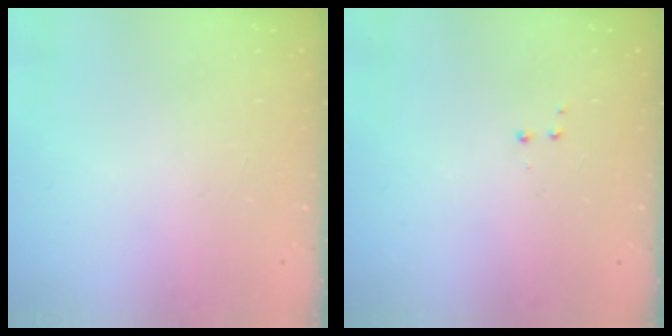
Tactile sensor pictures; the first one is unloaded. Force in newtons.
{"total": 2.8, "press": 2.7, "slide": 0.5}